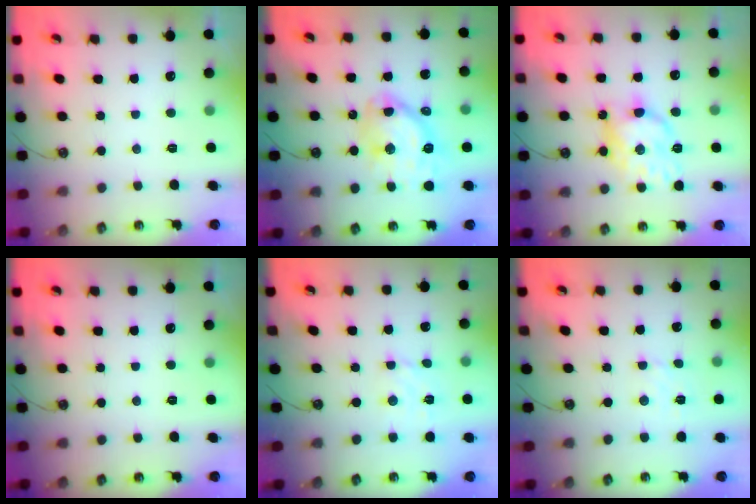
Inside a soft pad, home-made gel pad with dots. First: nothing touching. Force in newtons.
{"total": 14.2, "press": 14.1, "slide": 1.5}
{"total": 14.7, "press": 14.6, "slide": 0.8}
{"total": 0.0}
{"total": 3.1, "press": 3.1, "slide": 0.4}
{"total": 2.5, "press": 2.4, "slide": 0.6}